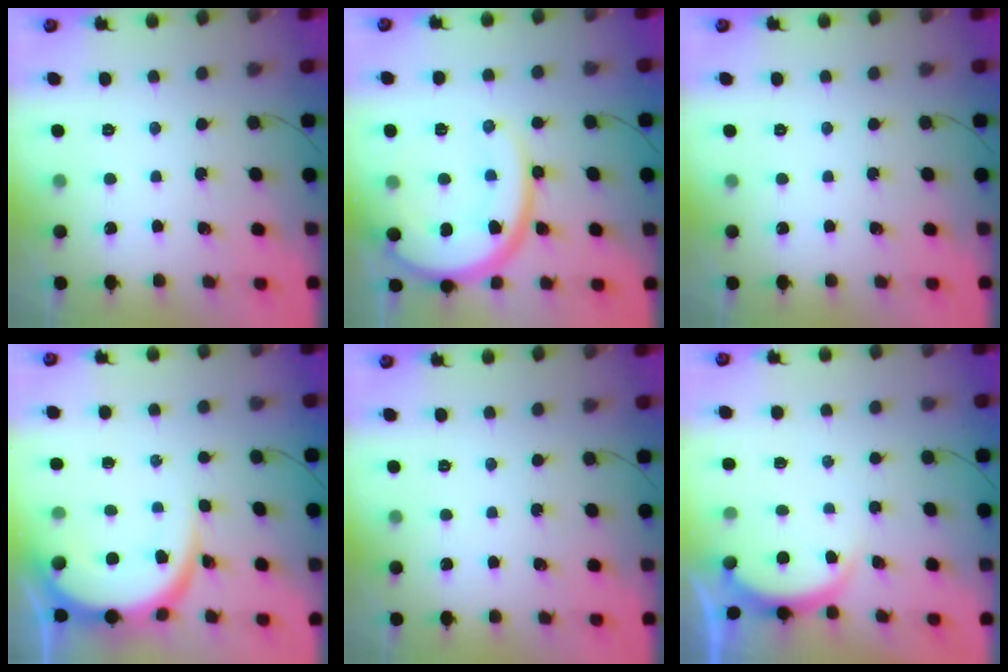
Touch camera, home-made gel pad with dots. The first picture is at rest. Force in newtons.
{"total": 16.5, "press": 16.4, "slide": 1.5}
{"total": 0.0}
{"total": 7.3, "press": 7.3, "slide": 0.7}
{"total": 0.0}
{"total": 2.5, "press": 2.5, "slide": 0.5}